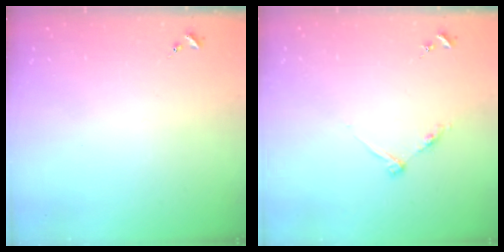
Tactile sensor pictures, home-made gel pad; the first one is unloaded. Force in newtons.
{"total": 5.1, "press": 5.0, "slide": 0.8}